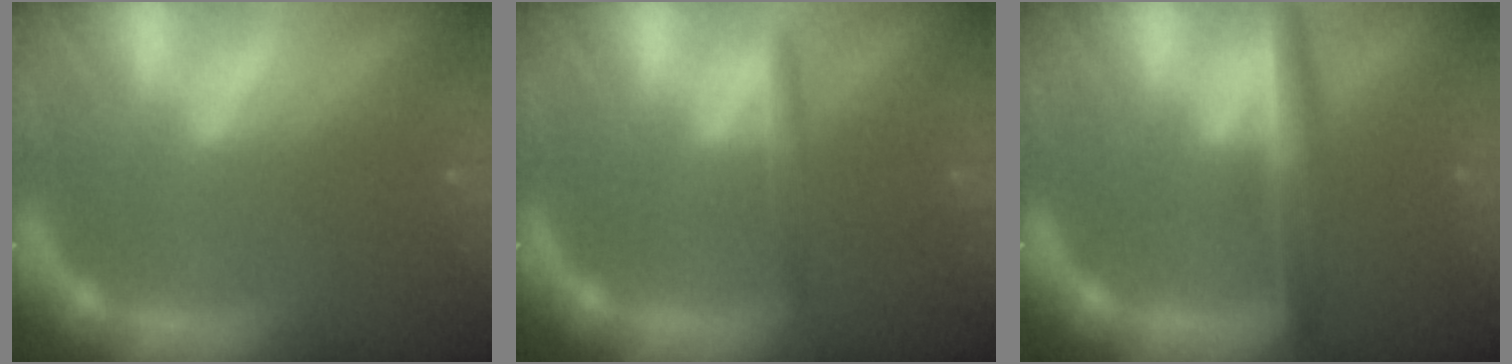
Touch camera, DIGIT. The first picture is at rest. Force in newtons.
{"total": 1.9}
{"total": 3.9}